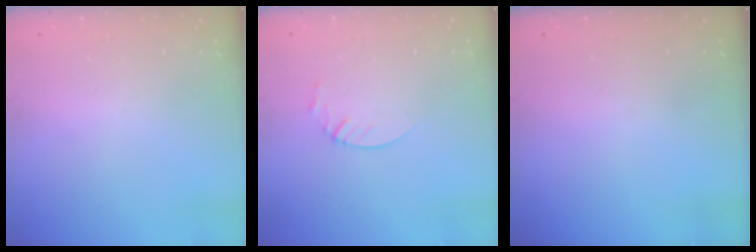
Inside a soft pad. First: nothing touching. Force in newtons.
{"total": 2.1, "press": 2.1, "slide": 0.2}
{"total": 0.0}